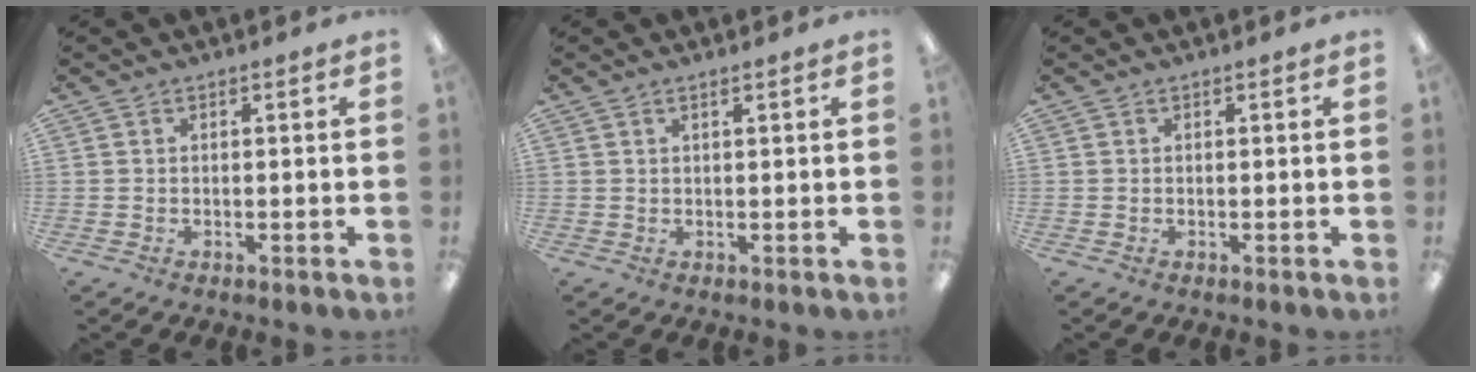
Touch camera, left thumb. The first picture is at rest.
{"total": 1.0, "force": [0.6, 0.1, 0.8], "torque": [-0.015, -0.001, 0.010]}
{"total": 0.0}